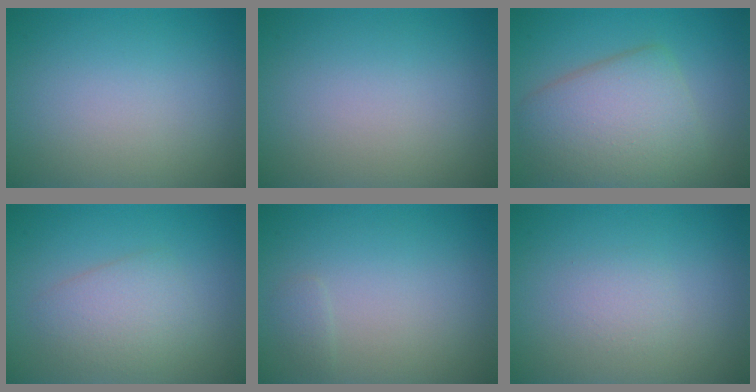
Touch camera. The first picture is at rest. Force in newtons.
{"total": 0.0}
{"total": 6.7, "press": 6.7, "slide": 0.5}
{"total": 3.0, "press": 3.0, "slide": 0.1}
{"total": 0.6, "press": 0.6, "slide": 0.0}
{"total": 1.2, "press": 1.2, "slide": 0.0}